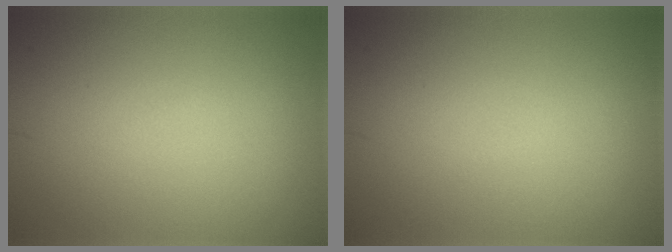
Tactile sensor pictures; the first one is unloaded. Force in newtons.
{"total": 0.0}